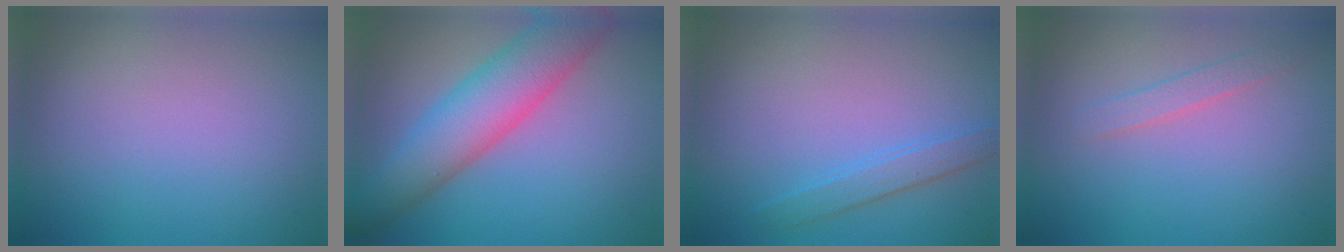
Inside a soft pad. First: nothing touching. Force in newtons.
{"total": 7.6, "press": 7.6, "slide": 0.3}
{"total": 2.0, "press": 2.0, "slide": 0.1}
{"total": 1.4, "press": 1.4, "slide": 0.0}